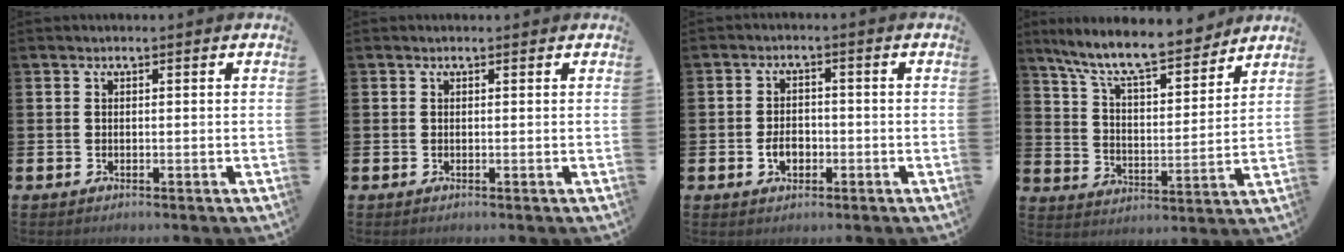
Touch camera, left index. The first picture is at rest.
{"total": 0.0}
{"total": 3.0, "force": [-0.9, 2.1, 2.0], "torque": [-0.028, -0.002, -0.022]}
{"total": 11.1, "force": [9.8, 1.9, 4.8], "torque": [-0.119, -0.063, 0.171]}